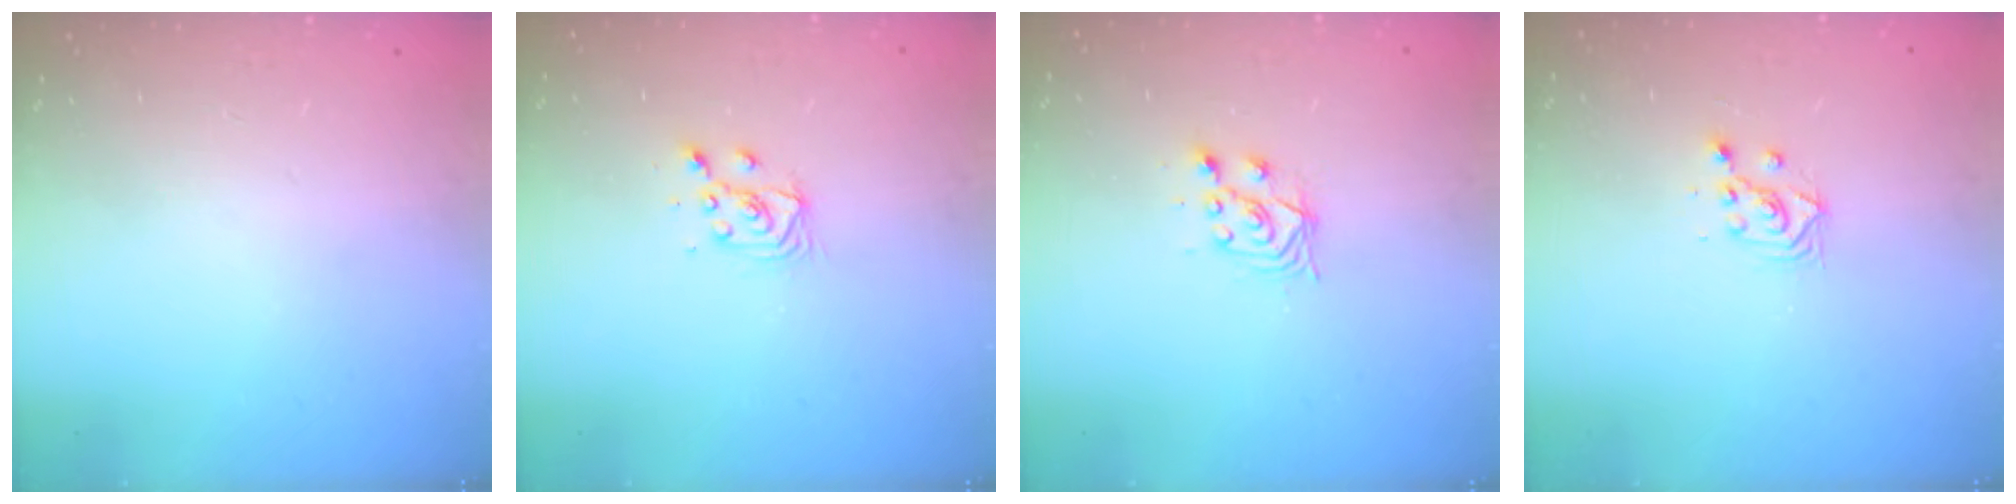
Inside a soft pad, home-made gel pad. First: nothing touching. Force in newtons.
{"total": 3.7, "press": 3.7, "slide": 0.3}
{"total": 4.0, "press": 4.0, "slide": 0.7}
{"total": 2.8, "press": 2.8, "slide": 0.2}